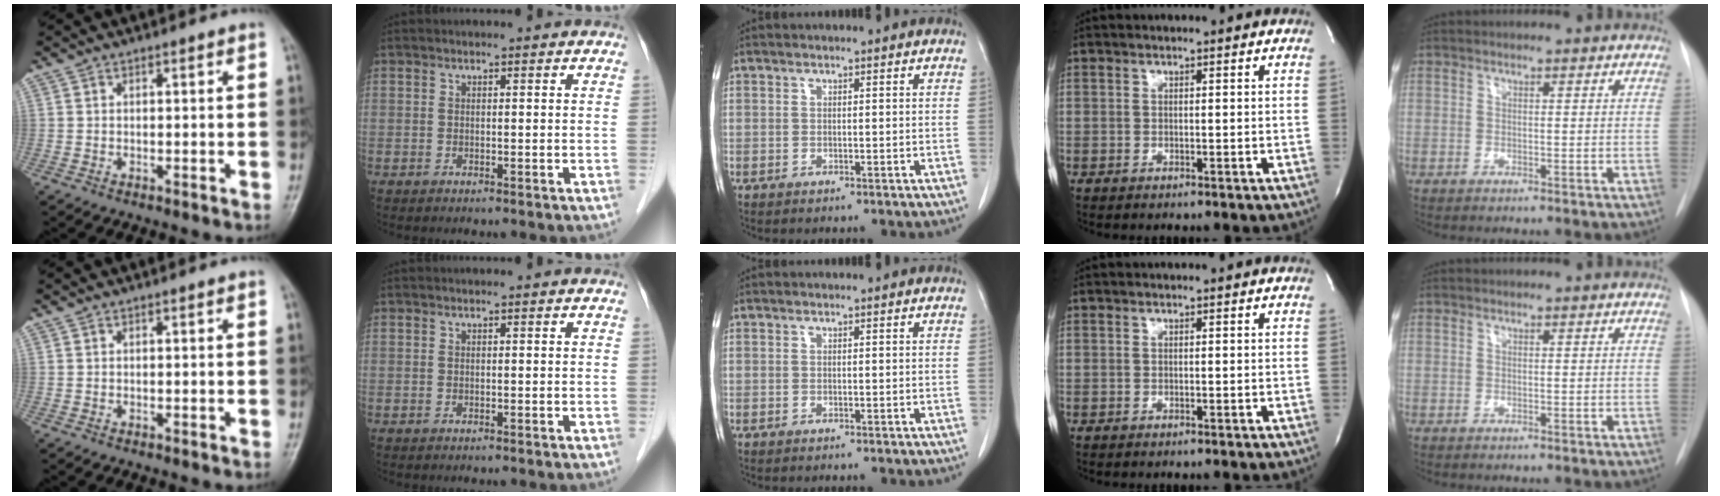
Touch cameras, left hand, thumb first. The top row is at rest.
{}